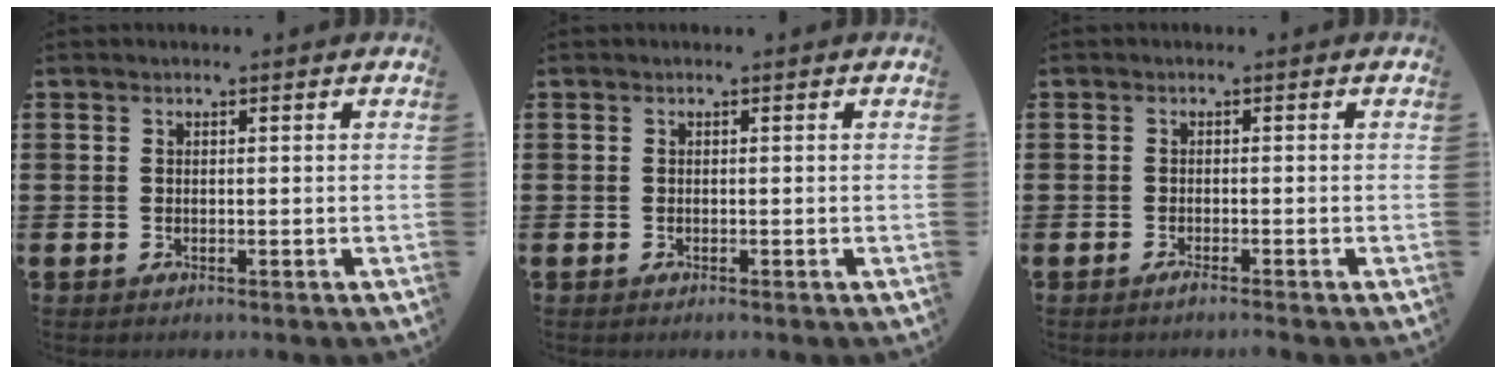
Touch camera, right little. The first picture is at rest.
{"total": 0.0}
{"total": 0.8, "force": [-0.6, 0.0, 0.5], "torque": [-0.007, -0.003, -0.012]}